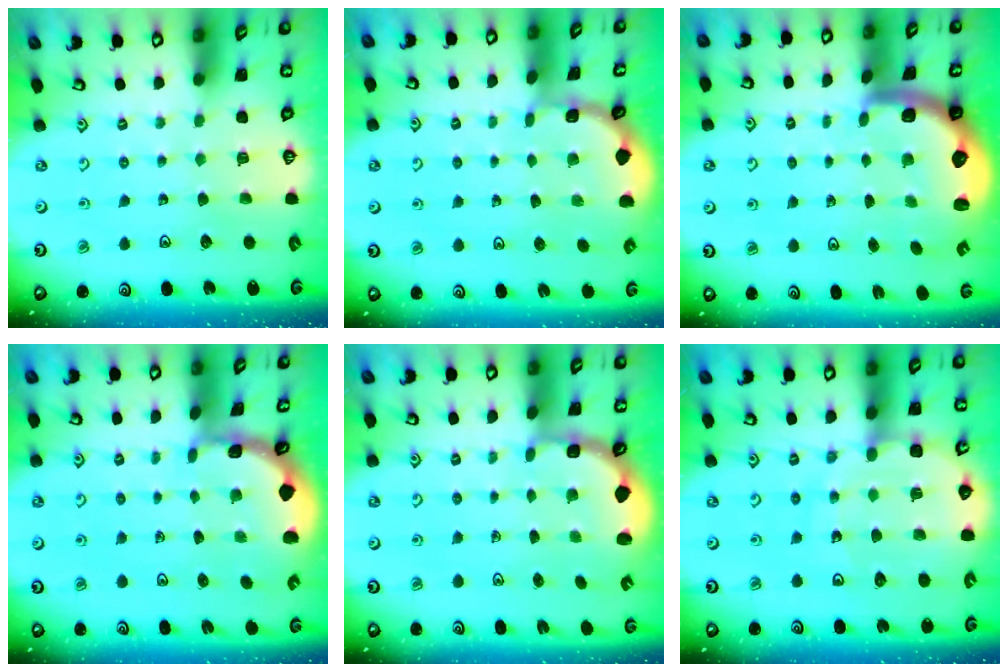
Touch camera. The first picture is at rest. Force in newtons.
{"total": 1.2, "press": 1.1, "slide": 0.1}
{"total": 2.8, "press": 2.4, "slide": 1.4}
{"total": 1.5, "press": 1.5, "slide": 0.2}
{"total": 2.7, "press": 2.1, "slide": 1.7}
{"total": 11.5, "press": 11.3, "slide": 2.3}